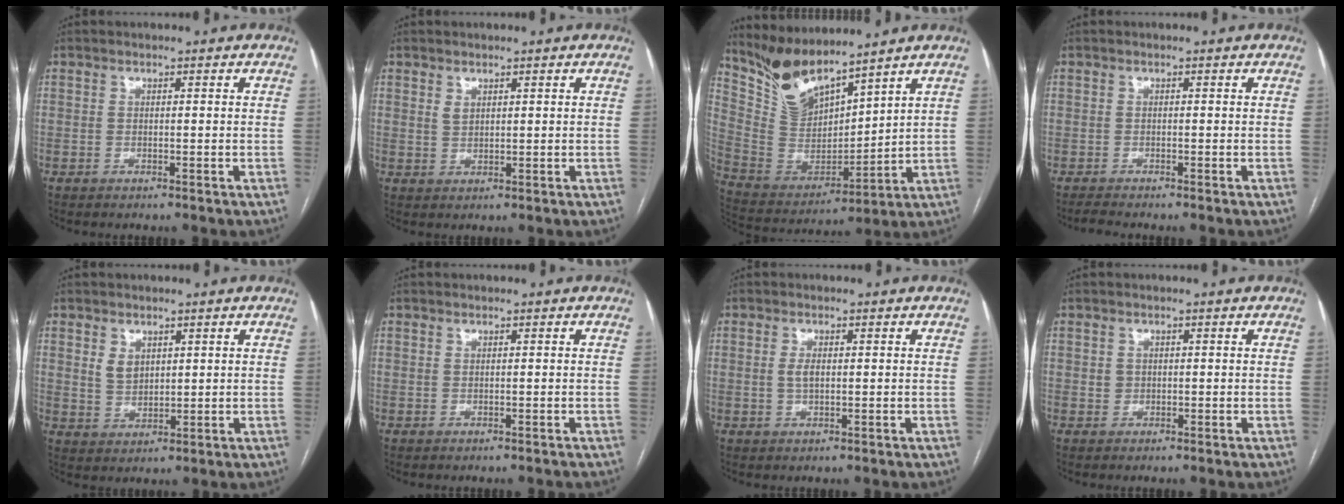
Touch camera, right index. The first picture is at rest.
{"total": 1.4, "force": [0.9, 0.8, 0.7], "torque": [-0.014, -0.001, 0.022]}
{"total": 12.2, "force": [10.9, 3.4, 4.3], "torque": [-0.095, -0.003, 0.231]}
{"total": 1.0, "force": [-1.0, 0.0, -0.1], "torque": [-0.004, -0.007, -0.018]}
{"total": 3.6, "force": [1.6, 2.6, 1.9], "torque": [-0.039, 0.002, 0.041]}
{"total": 0.0}
{"total": 1.9, "force": [0.2, 0.8, 1.7], "torque": [-0.036, 0.000, 0.005]}
{"total": 1.0, "force": [0.0, 1.0, 0.2], "torque": [0.000, 0.004, 0.001]}